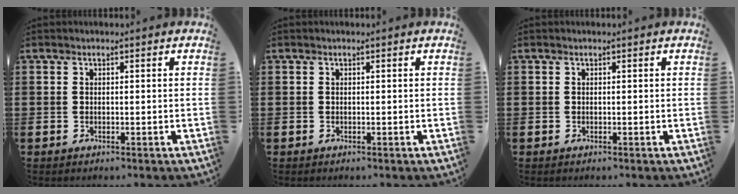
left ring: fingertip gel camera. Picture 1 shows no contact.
{"total": 0.0}
{"total": 0.0}